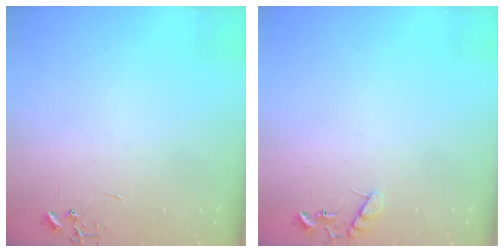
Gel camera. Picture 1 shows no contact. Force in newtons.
{"total": 8.8, "press": 8.8, "slide": 0.4}